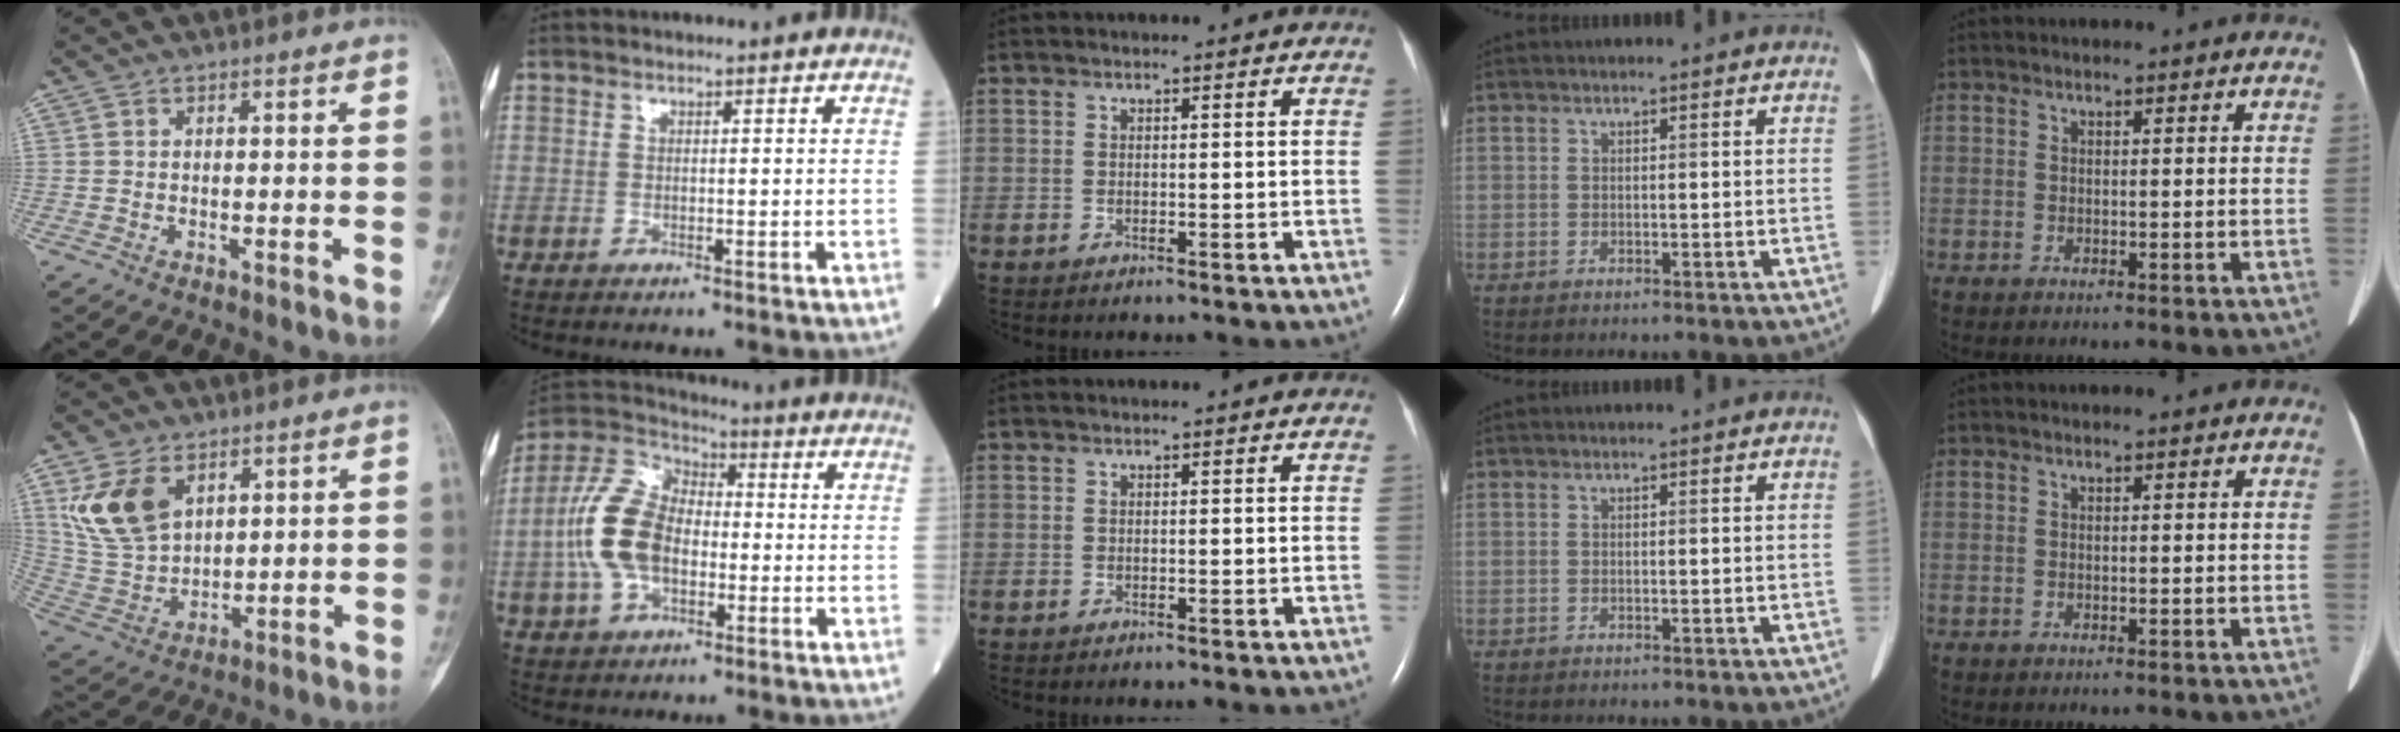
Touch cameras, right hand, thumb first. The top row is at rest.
{"thumb": {"total": 12.5, "force": [5.5, 8.1, 7.9], "torque": [-0.142, -0.018, 0.124]}, "index": {"total": 12.5, "force": [-1.7, 7.5, 9.8], "torque": [-0.228, 0.029, -0.034]}}